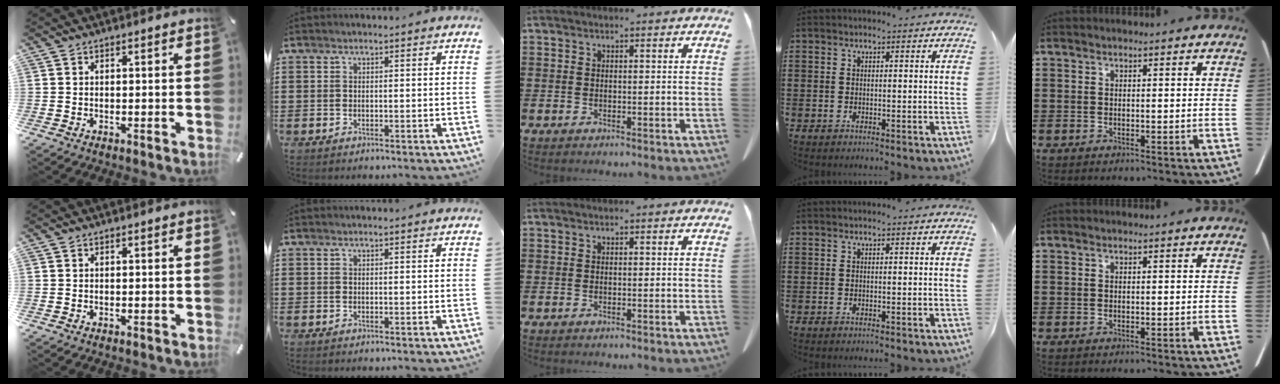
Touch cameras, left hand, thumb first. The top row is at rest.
{}